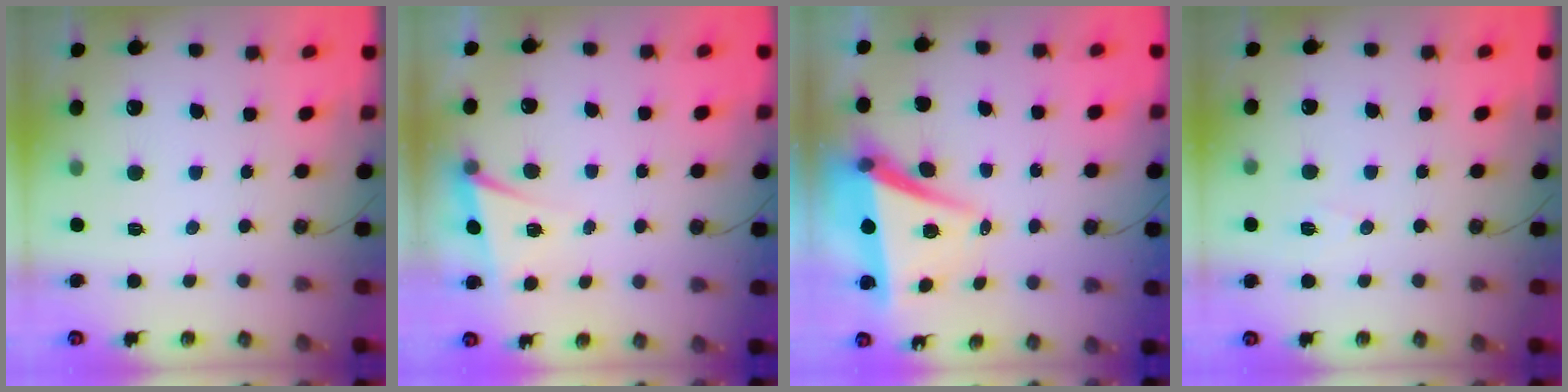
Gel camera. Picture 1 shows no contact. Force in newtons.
{"total": 2.5, "press": 1.8, "slide": 1.8}
{"total": 7.2, "press": 5.7, "slide": 4.4}
{"total": 6.1, "press": 4.1, "slide": 4.5}